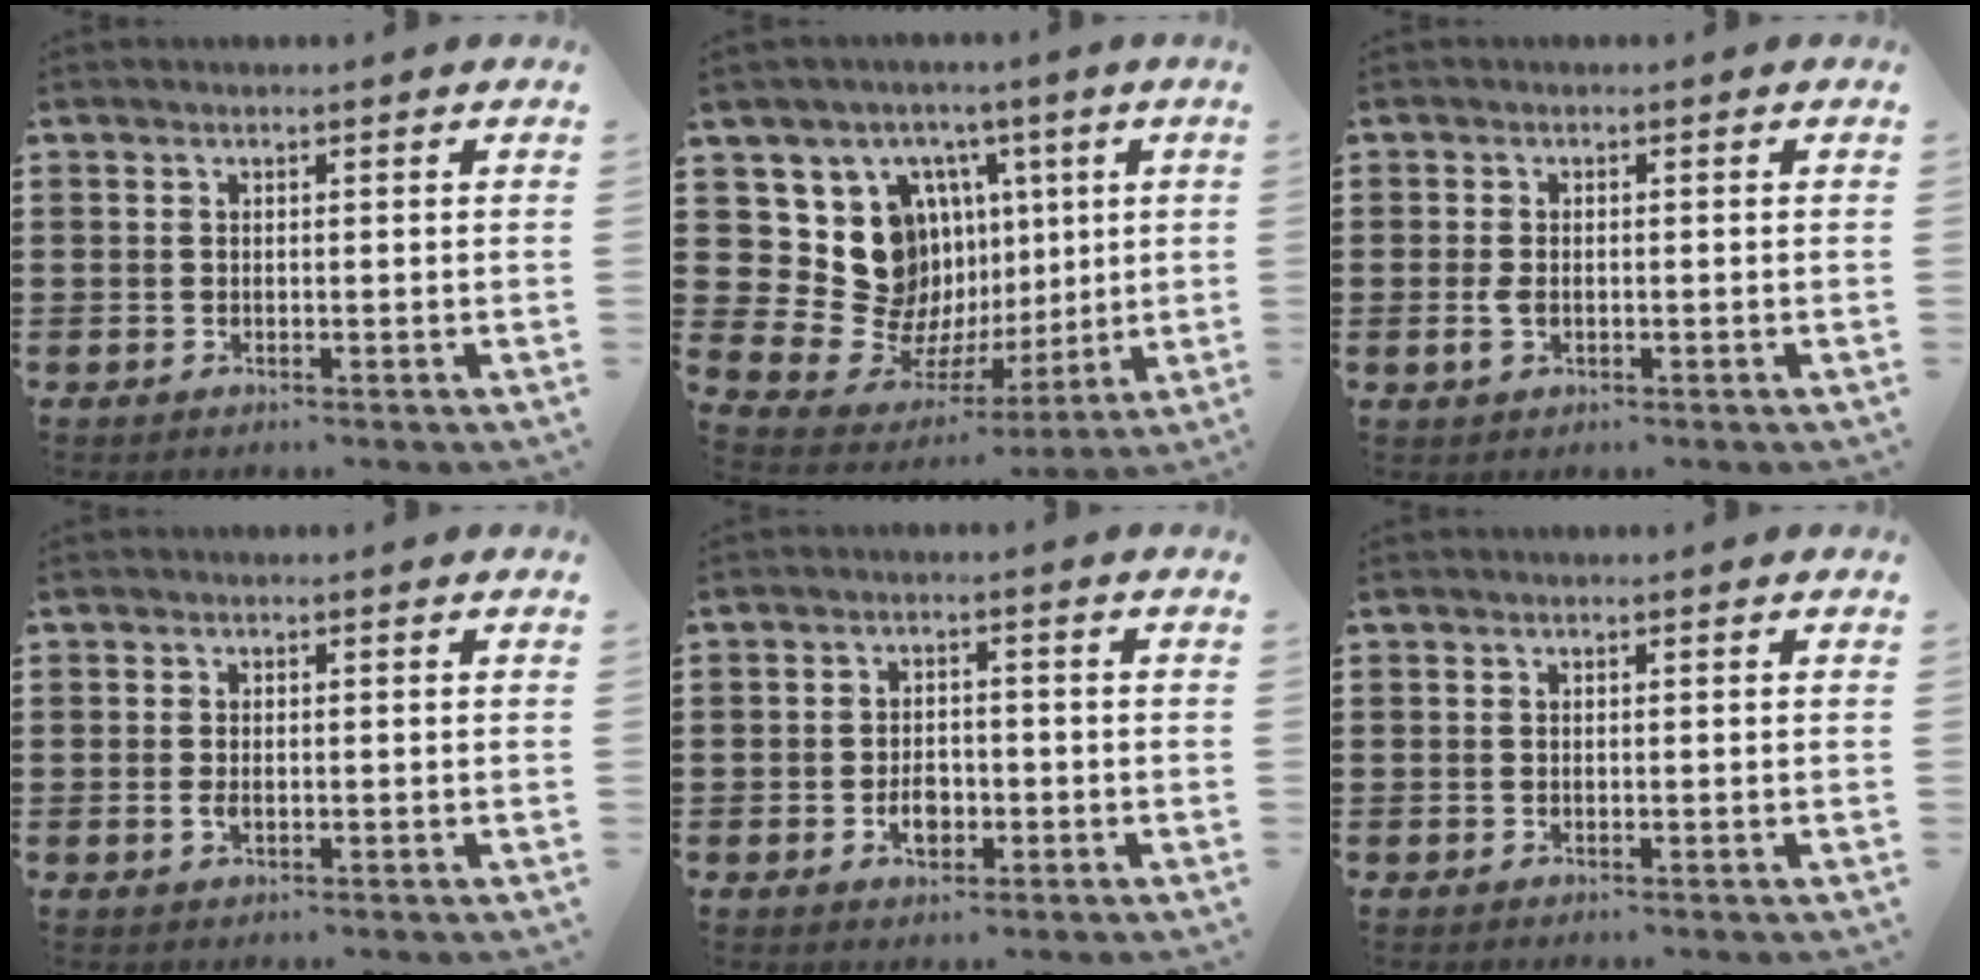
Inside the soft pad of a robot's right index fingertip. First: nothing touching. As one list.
[{"total": 13.7, "force": [3.0, 12.6, 4.6], "torque": [-0.095, -0.033, 0.071]}, {"total": 2.3, "force": [-0.6, 1.2, 1.8], "torque": [-0.051, -0.006, -0.014]}, {"total": 1.5, "force": [-0.4, 0.6, 1.3], "torque": [-0.035, -0.006, -0.008]}, {"total": 3.5, "force": [-1.3, 2.2, 2.3], "torque": [-0.038, -0.004, -0.024]}, {"total": 0.0}]